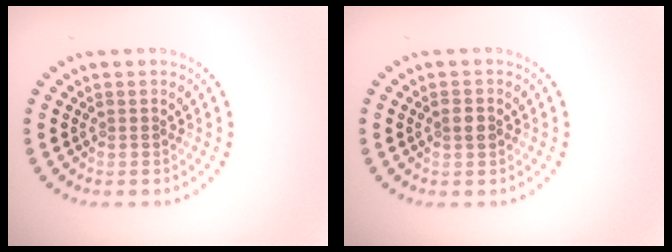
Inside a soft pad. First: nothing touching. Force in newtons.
{"total": 1.0, "press": 1.0, "slide": 0.1}